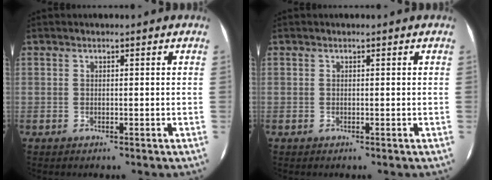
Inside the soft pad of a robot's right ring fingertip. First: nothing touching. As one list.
[{"total": 0.0}]